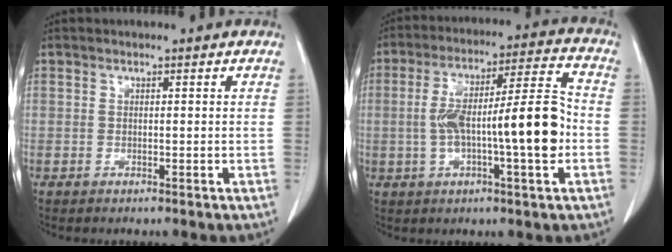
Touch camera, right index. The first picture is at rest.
{"total": 15.8, "force": [-2.1, 2.2, 15.5], "torque": [-0.265, 0.024, -0.029]}